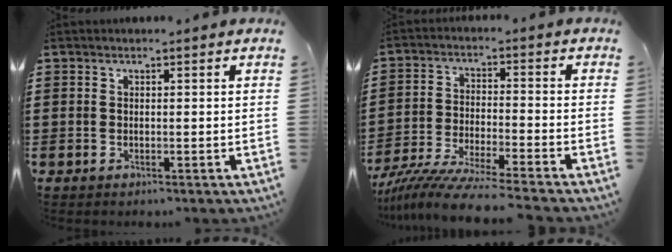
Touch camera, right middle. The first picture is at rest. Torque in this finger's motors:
{"motor_torque": [1.64, -0.47, 0.60, 0.21]}